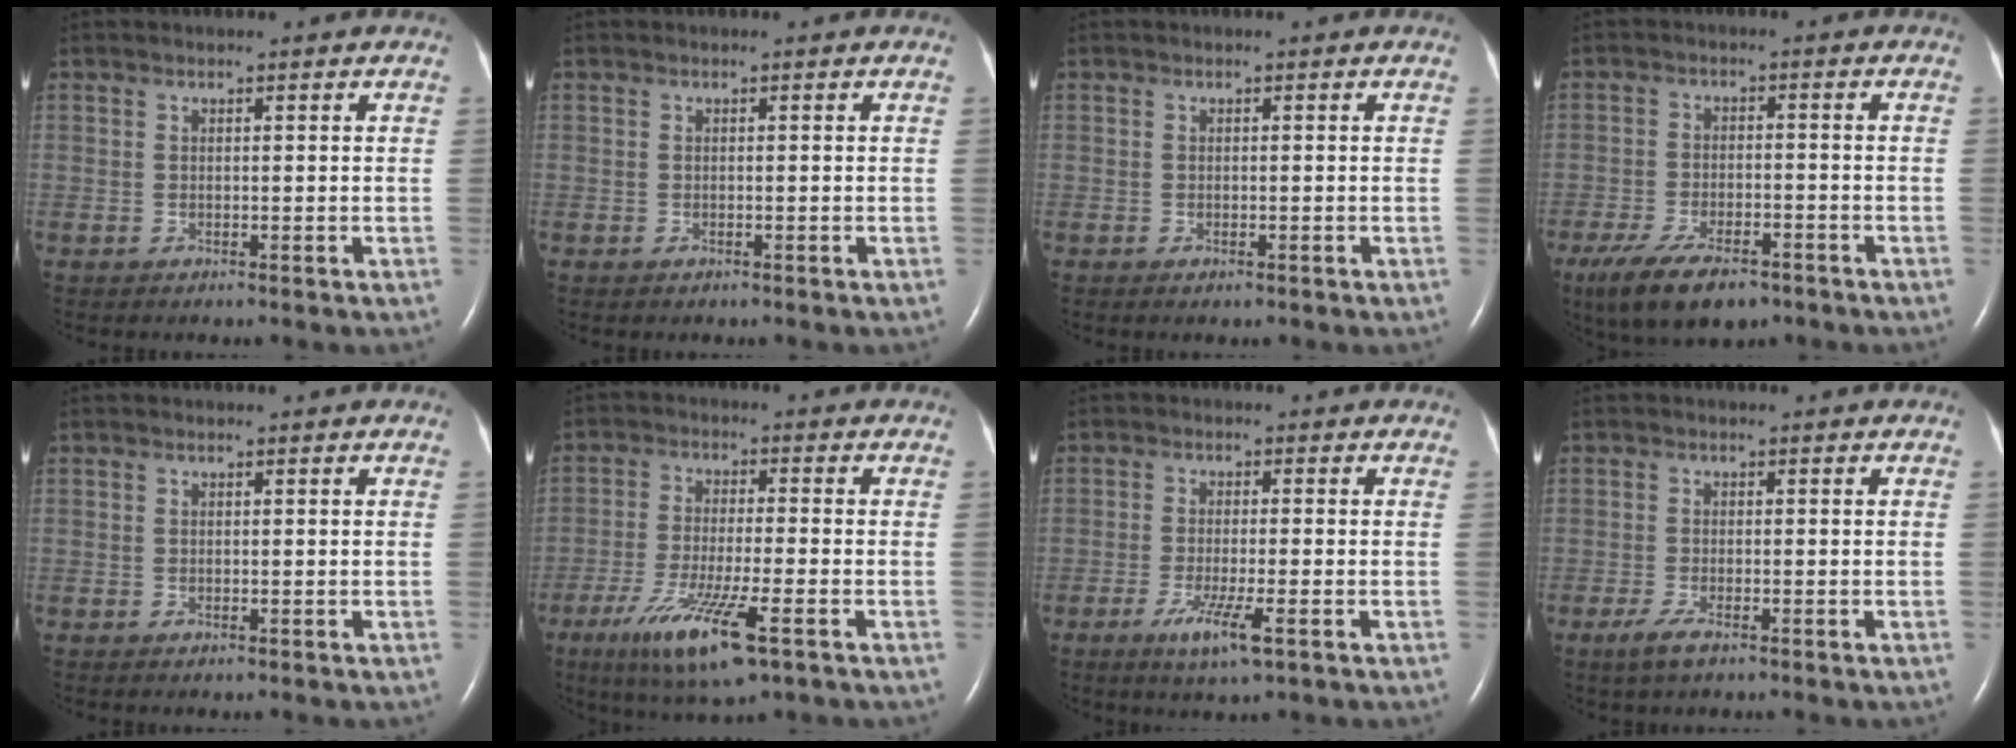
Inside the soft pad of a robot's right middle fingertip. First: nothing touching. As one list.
[{"total": 0.0}, {"total": 0.8, "force": [-0.5, 0.3, 0.5], "torque": [-0.012, -0.002, -0.003]}, {"total": 10.4, "force": [-7.2, 3.9, 6.4], "torque": [-0.115, -0.011, -0.118]}, {"total": 0.0}, {"total": 11.6, "force": [-6.1, 1.3, 9.9], "torque": [-0.191, -0.033, -0.102]}, {"total": 5.7, "force": [-2.8, 0.3, 4.9], "torque": [-0.097, -0.015, -0.049]}, {"total": 2.8, "force": [-1.7, 0.6, 2.1], "torque": [-0.051, -0.005, -0.035]}]